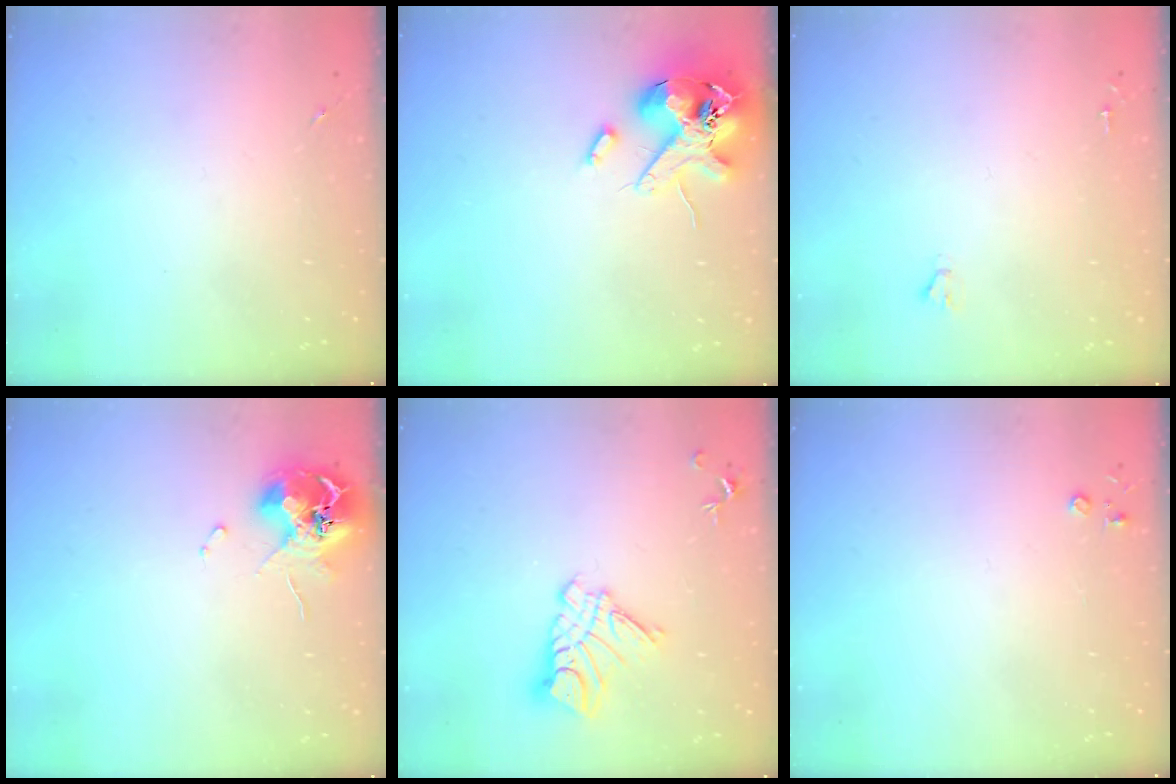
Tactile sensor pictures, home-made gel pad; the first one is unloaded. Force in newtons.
{"total": 14.4, "press": 14.2, "slide": 2.4}
{"total": 1.6, "press": 1.6, "slide": 0.1}
{"total": 12.3, "press": 12.2, "slide": 1.6}
{"total": 11.1, "press": 11.0, "slide": 1.1}
{"total": 2.8, "press": 2.8, "slide": 0.3}